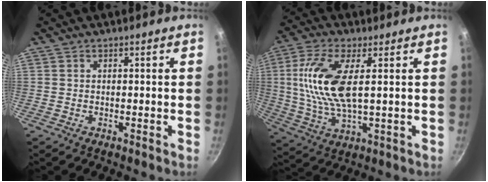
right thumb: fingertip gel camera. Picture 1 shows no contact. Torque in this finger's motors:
{"motor_torque": [1.39, 1.49, 1.58, -0.21, 0.23]}